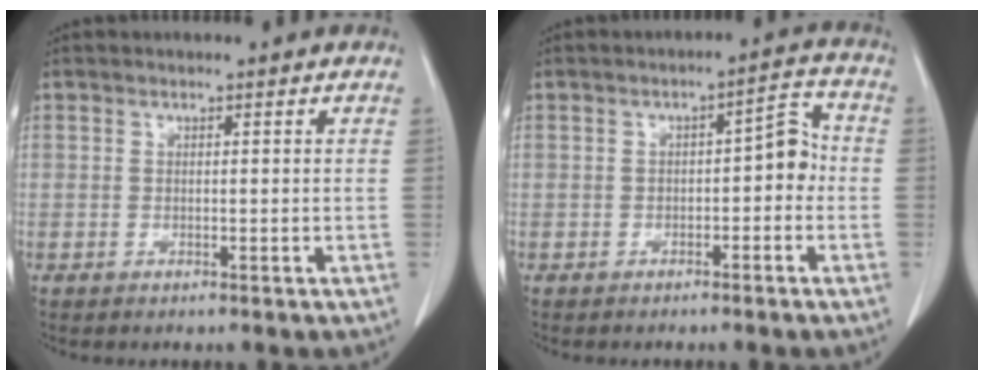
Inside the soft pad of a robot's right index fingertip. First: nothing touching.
{"total": 5.0, "force": [-0.9, 2.1, 4.5], "torque": [-0.056, 0.028, -0.011]}